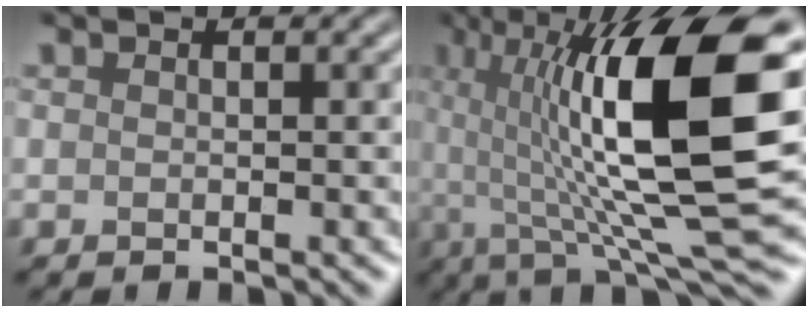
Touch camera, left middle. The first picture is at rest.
{"total": 14.7, "force": [1.7, 3.7, 14.1], "torque": [-0.227, 0.010, 0.034]}